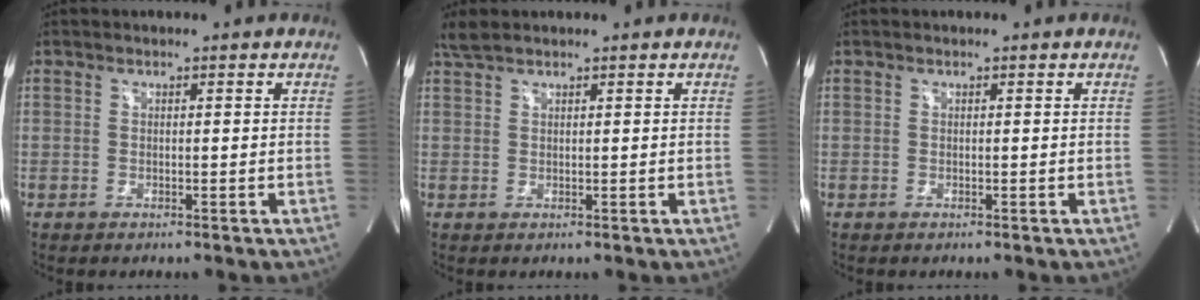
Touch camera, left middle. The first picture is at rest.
{"total": 1.9, "force": [1.8, 0.1, 0.7], "torque": [-0.024, 0.015, 0.040]}
{"total": 0.0}